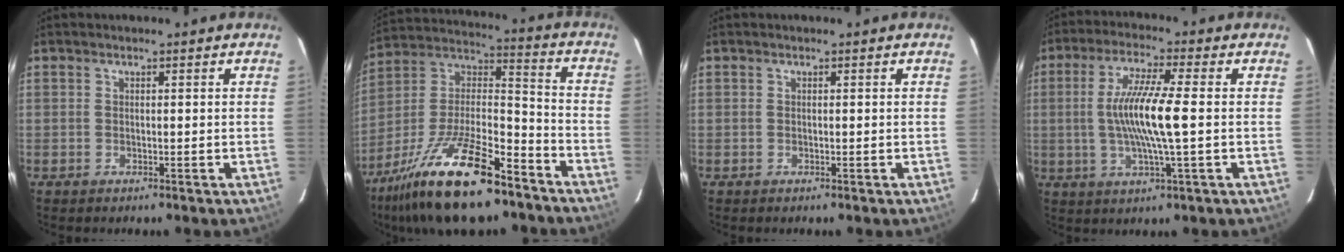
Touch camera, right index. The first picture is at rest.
{"total": 24.1, "force": [-16.0, 7.9, 16.2], "torque": [-0.312, -0.012, -0.272]}
{"total": 0.0}
{"total": 11.0, "force": [-0.4, 0.4, 11.0], "torque": [-0.211, -0.003, -0.007]}